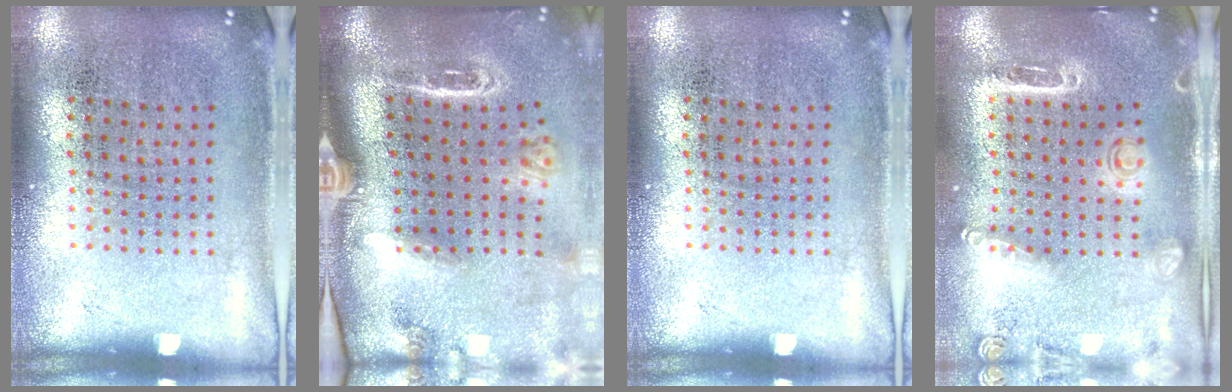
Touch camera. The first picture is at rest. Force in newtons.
{"total": 3.2, "press": 2.1, "slide": 2.4}
{"total": 0.0}
{"total": 1.6, "press": 1.5, "slide": 0.6}